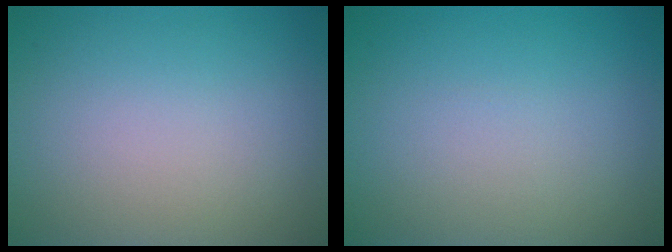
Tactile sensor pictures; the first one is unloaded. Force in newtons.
{"total": 0.0}